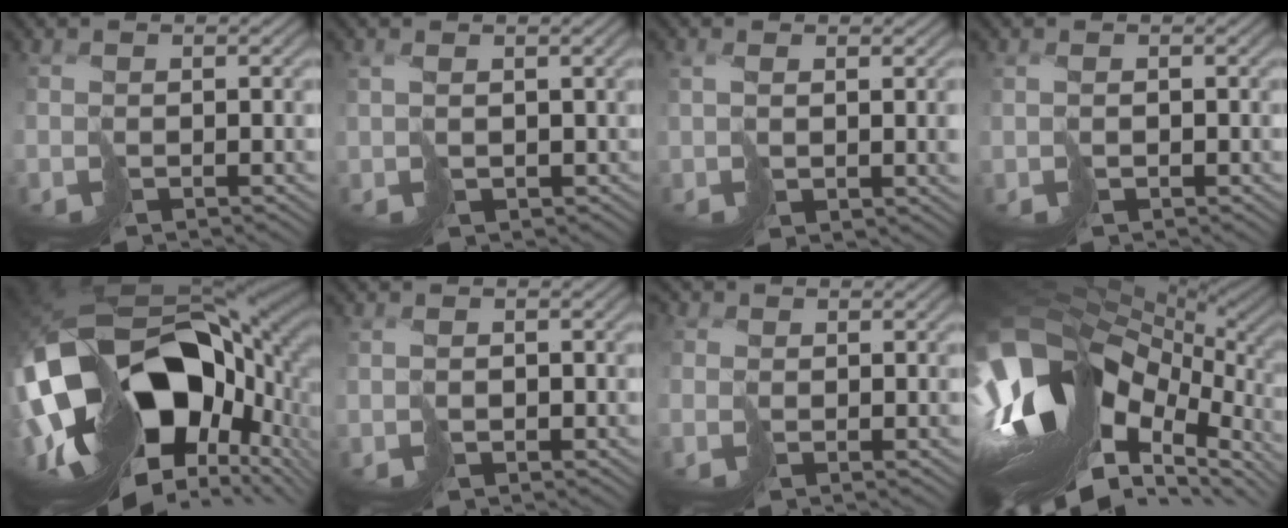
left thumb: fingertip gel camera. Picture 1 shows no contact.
{"total": 2.3, "force": [1.1, 1.1, 1.7], "torque": [-0.039, -0.001, 0.029]}
{"total": 3.4, "force": [1.2, 1.6, 2.7], "torque": [-0.051, -0.006, 0.036]}
{"total": 0.8, "force": [0.3, 0.6, 0.4], "torque": [-0.010, -0.001, 0.010]}
{"total": 20.0, "force": [-2.6, 11.1, 16.4], "torque": [-0.350, -0.047, -0.011]}
{"total": 1.0, "force": [0.2, 0.9, 0.5], "torque": [-0.011, -0.001, 0.008]}
{"total": 1.8, "force": [0.4, 1.7, 0.4], "torque": [-0.019, 0.004, 0.003]}
{"total": 16.8, "force": [-3.0, 9.5, 13.5], "torque": [-0.293, -0.030, -0.018]}